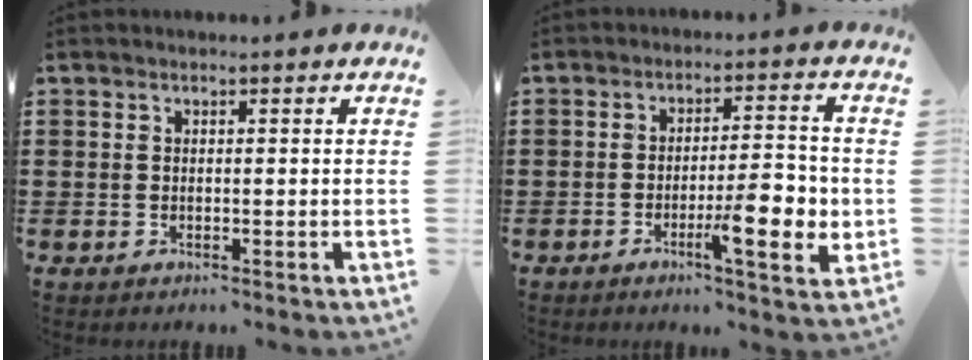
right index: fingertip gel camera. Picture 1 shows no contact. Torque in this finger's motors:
{"motor_torque": [0.66, -0.12, 0.34, 0.10]}